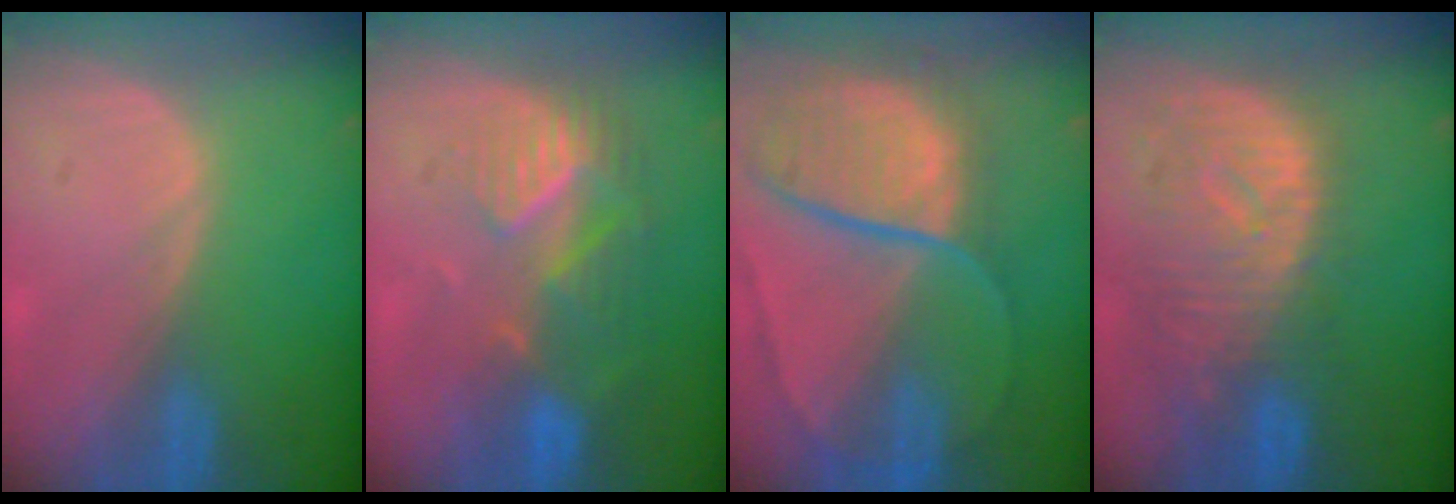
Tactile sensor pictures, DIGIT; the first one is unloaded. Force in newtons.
{"total": 9.0, "press": 7.8, "slide": 4.4}
{"total": 10.7, "press": 9.0, "slide": 5.9}
{"total": 10.9, "press": 9.6, "slide": 5.2}